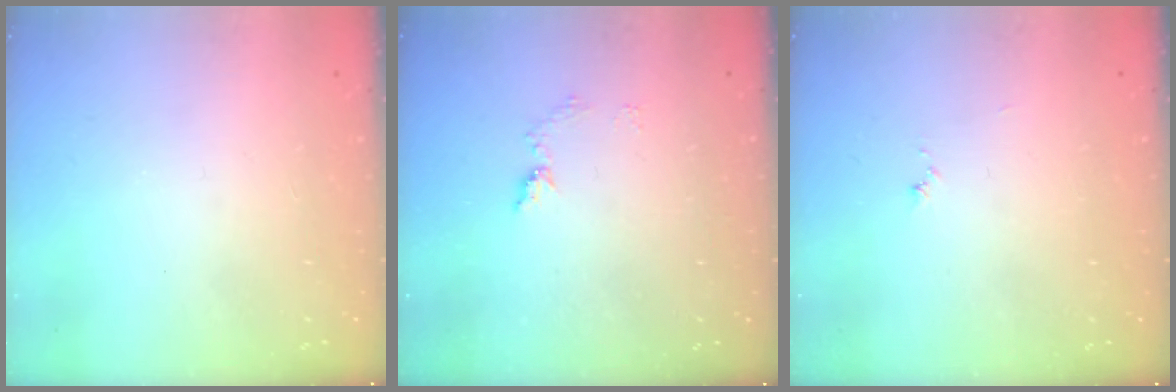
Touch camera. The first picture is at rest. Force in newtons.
{"total": 6.4, "press": 6.4, "slide": 0.7}
{"total": 3.8, "press": 3.8, "slide": 0.4}